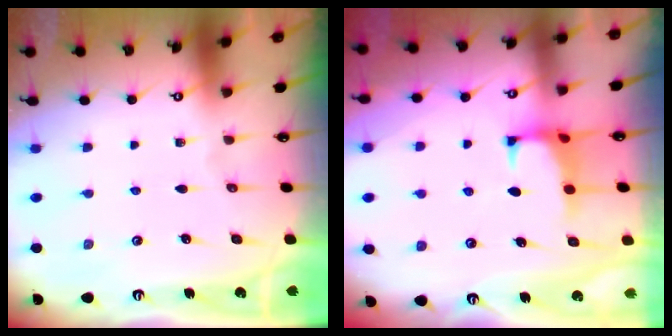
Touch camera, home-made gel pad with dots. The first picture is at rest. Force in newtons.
{"total": 1.3, "press": 1.2, "slide": 0.7}